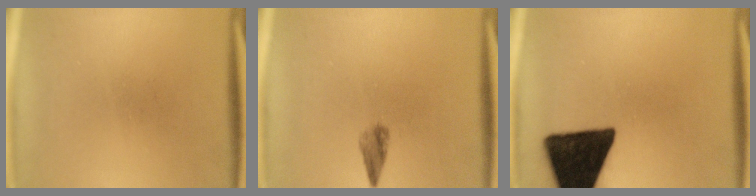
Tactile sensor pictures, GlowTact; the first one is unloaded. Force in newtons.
{"total": 2.0}
{"total": 18.7}